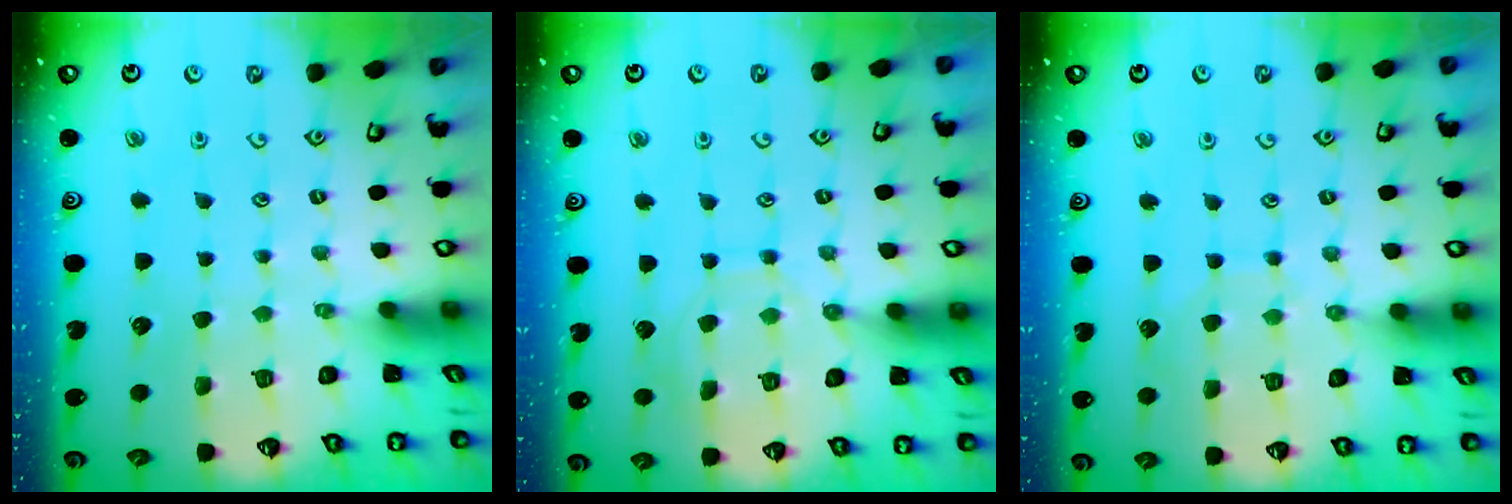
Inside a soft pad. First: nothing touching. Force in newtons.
{"total": 9.4, "press": 9.4, "slide": 0.7}
{"total": 5.0, "press": 5.0, "slide": 0.5}